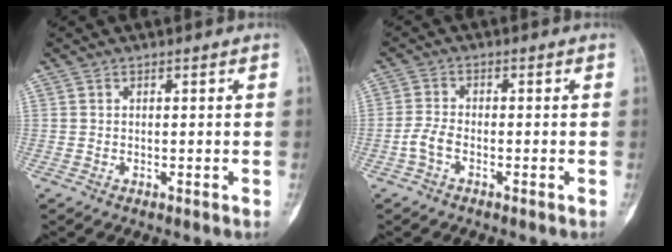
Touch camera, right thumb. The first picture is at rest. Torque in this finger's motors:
{"motor_torque": [0.22, 0.03, 0.52, -0.30, -0.04]}